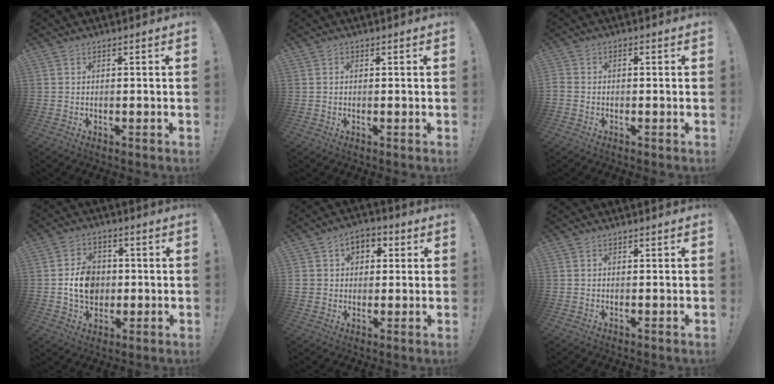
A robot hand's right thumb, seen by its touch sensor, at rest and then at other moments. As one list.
[{"total": 0.6, "force": [0.1, 0.6, 0.1], "torque": [-0.001, 0.003, 0.001]}, {"total": 1.7, "force": [-1.0, 1.0, 0.8], "torque": [-0.018, 0.008, -0.017]}, {"total": 9.9, "force": [-0.5, 8.1, 5.7], "torque": [-0.081, 0.010, -0.006]}, {"total": 6.8, "force": [1.4, 6.2, 2.5], "torque": [-0.032, 0.000, 0.030]}, {"total": 0.0}]